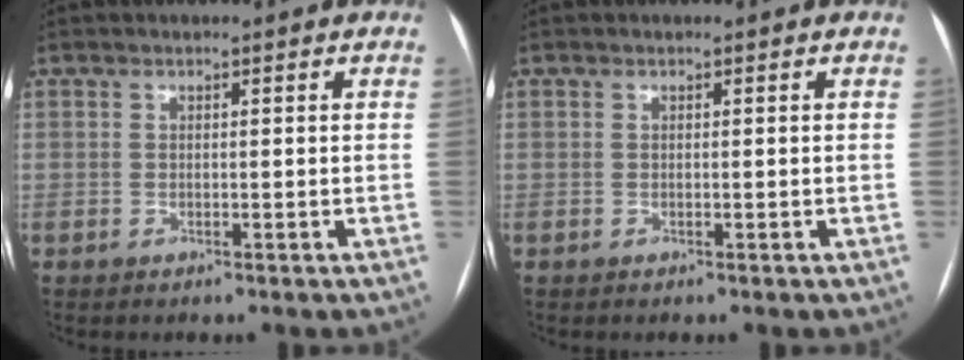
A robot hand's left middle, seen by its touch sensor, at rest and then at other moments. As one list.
[{"total": 0.0}]